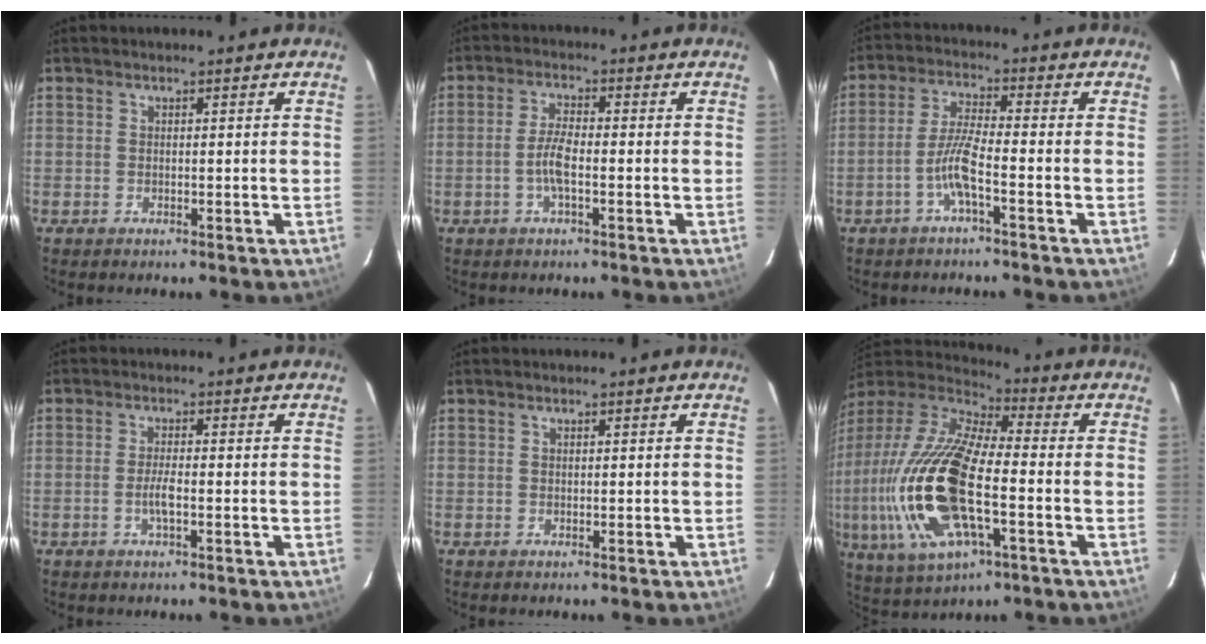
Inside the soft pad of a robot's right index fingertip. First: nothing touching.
{"total": 4.5, "force": [-1.3, 1.1, 4.2], "torque": [-0.090, 0.004, -0.027]}
{"total": 5.6, "force": [-2.7, 0.1, 4.9], "torque": [-0.107, 0.005, -0.053]}
{"total": 2.8, "force": [-1.0, 0.4, 2.6], "torque": [-0.052, -0.002, -0.018]}
{"total": 0.0}
{"total": 26.5, "force": [-5.4, 10.2, 23.9], "torque": [-0.496, -0.035, -0.101]}